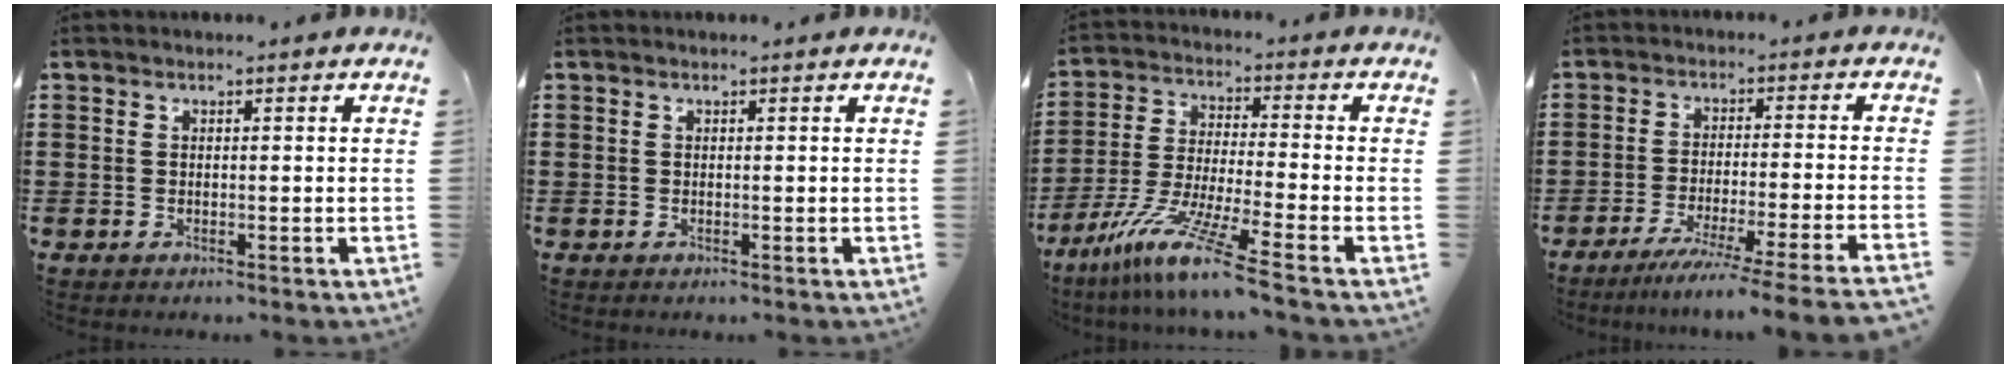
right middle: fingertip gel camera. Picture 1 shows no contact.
{"total": 0.0}
{"total": 10.3, "force": [-7.8, -0.3, 6.7], "torque": [-0.144, -0.009, -0.159]}
{"total": 6.1, "force": [-5.2, -1.2, 3.1], "torque": [-0.051, -0.022, -0.102]}